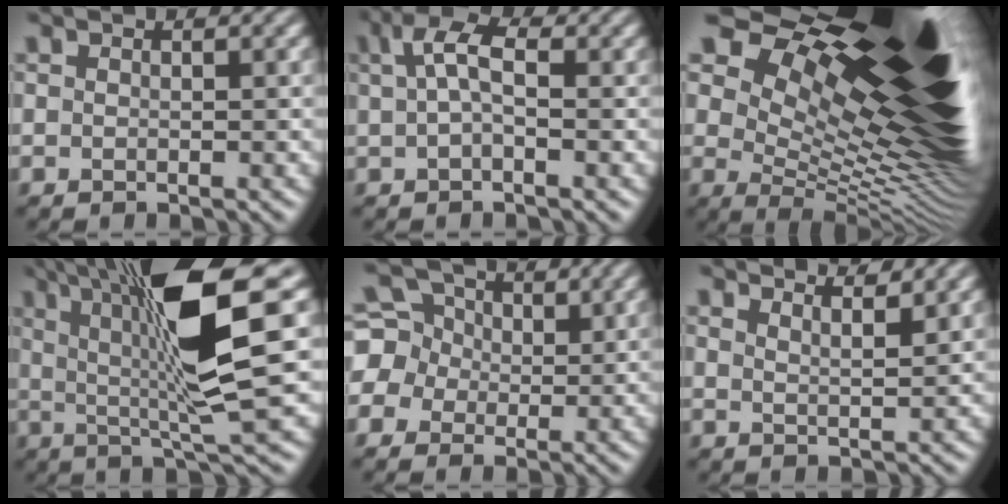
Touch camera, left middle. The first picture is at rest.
{"total": 3.0, "force": [0.9, 1.5, 2.5], "torque": [-0.053, 0.007, 0.011]}
{"total": 18.3, "force": [9.7, 7.4, 13.7], "torque": [-0.202, 0.031, 0.149]}
{"total": 11.2, "force": [2.6, 2.0, 10.7], "torque": [-0.169, 0.001, 0.044]}
{"total": 6.5, "force": [1.2, 6.1, 1.9], "torque": [-0.050, 0.035, 0.000]}
{"total": 4.6, "force": [4.0, 1.2, 1.9], "torque": [0.004, 0.025, 0.023]}